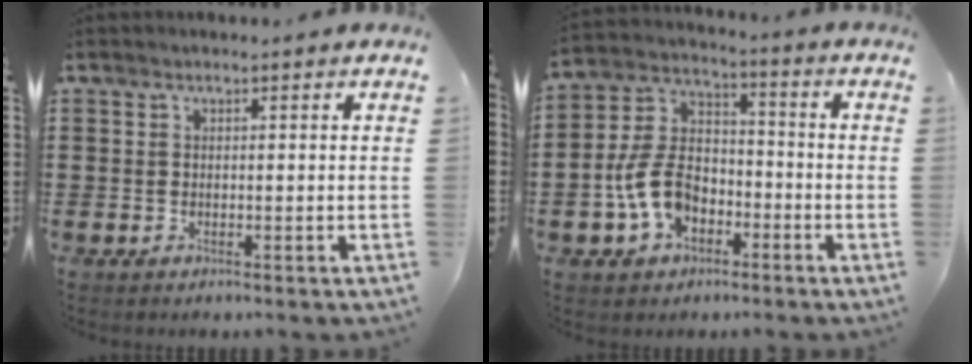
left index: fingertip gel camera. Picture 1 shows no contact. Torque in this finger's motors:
{"motor_torque": [1.48, 0.65, 0.59, 0.19]}